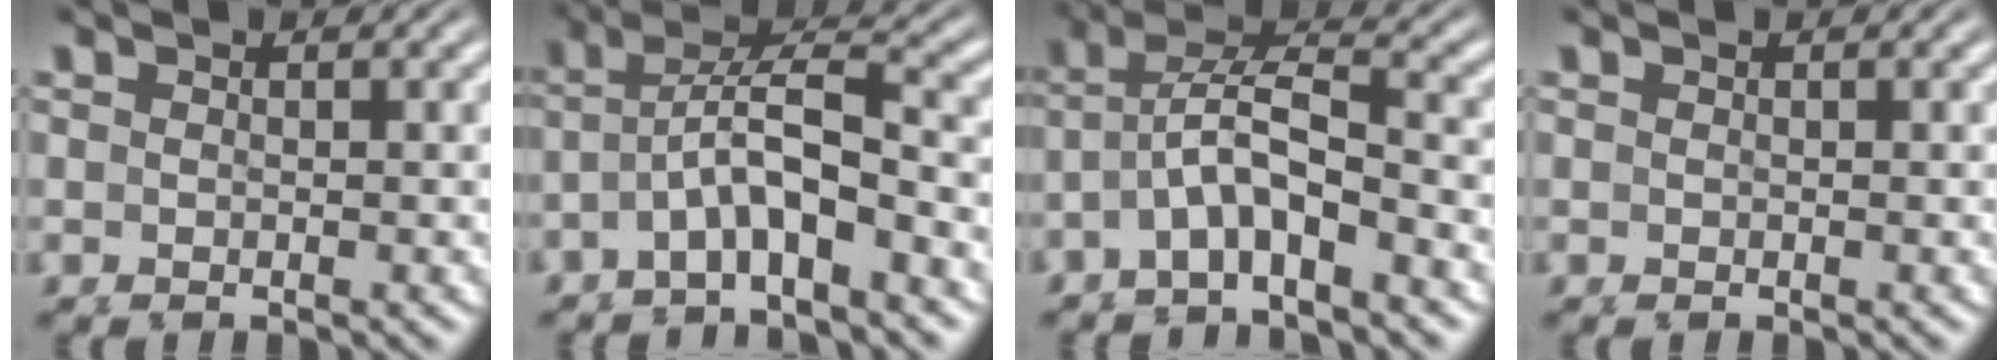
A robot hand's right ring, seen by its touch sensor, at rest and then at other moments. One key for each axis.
{"total": 5.9, "fx": 0.0, "fy": 4.0, "fz": 4.3, "tx": -0.088, "ty": -0.013, "tz": -0.003}
{"total": 6.3, "fx": -0.1, "fy": 4.7, "fz": 4.2, "tx": -0.090, "ty": -0.013, "tz": -0.010}
{"total": 0.0}